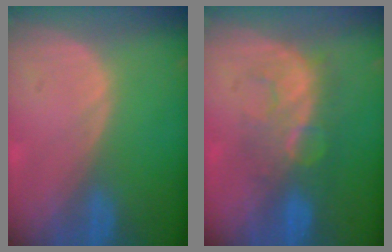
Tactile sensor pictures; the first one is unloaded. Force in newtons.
{"total": 7.9, "press": 7.5, "slide": 2.7}